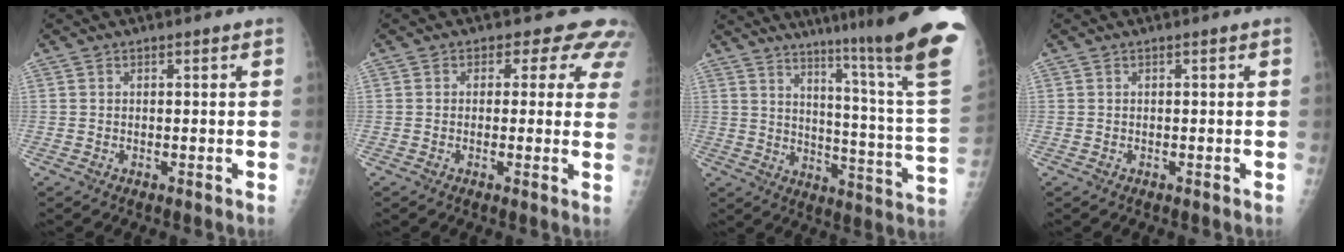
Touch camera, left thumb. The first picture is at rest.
{"total": 7.9, "force": [5.3, 4.9, 3.2], "torque": [0.010, -0.012, 0.036]}
{"total": 27.0, "force": [19.2, 0.0, 19.0], "torque": [-0.238, -0.140, 0.259]}
{"total": 0.0}